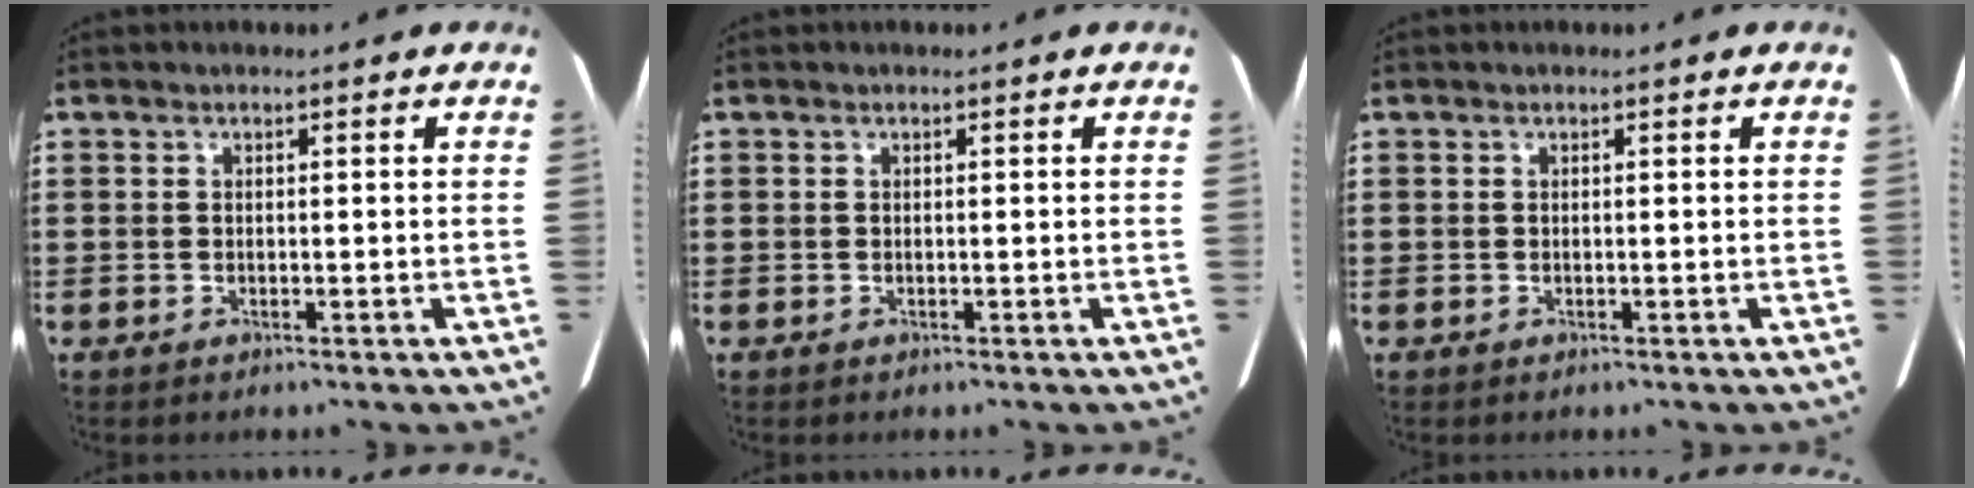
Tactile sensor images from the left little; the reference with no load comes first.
{"total": 0.0}
{"total": 0.0}